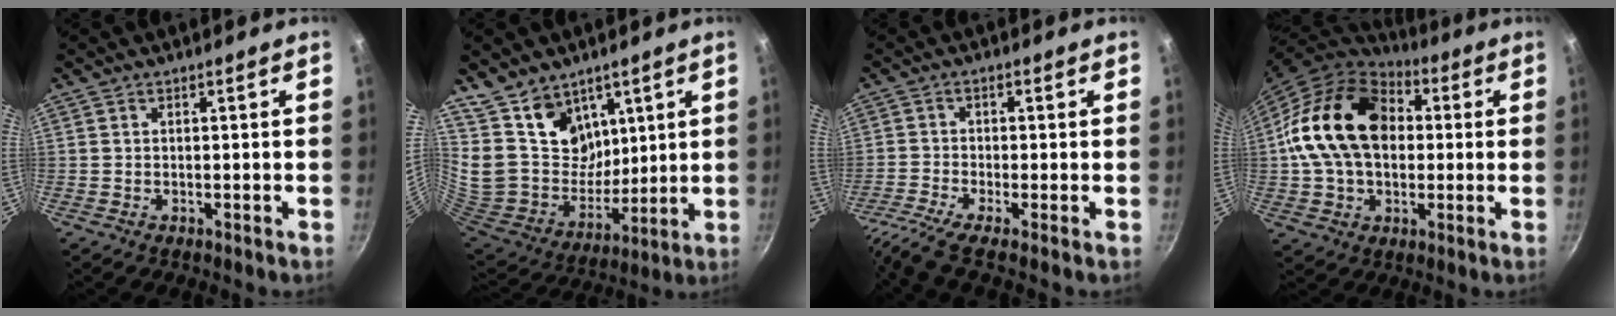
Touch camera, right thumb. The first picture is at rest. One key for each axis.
{"total": 18.0, "fx": 11.0, "fy": 12.0, "fz": 7.5, "tx": -0.105, "ty": -0.086, "tz": 0.219}
{"total": 5.8, "fx": -4.1, "fy": -0.6, "fz": 4.0, "tx": -0.098, "ty": 0.012, "tz": -0.090}
{"total": 21.5, "fx": 1.9, "fy": 15.5, "fz": 14.8, "tx": -0.245, "ty": 0.036, "tz": 0.023}